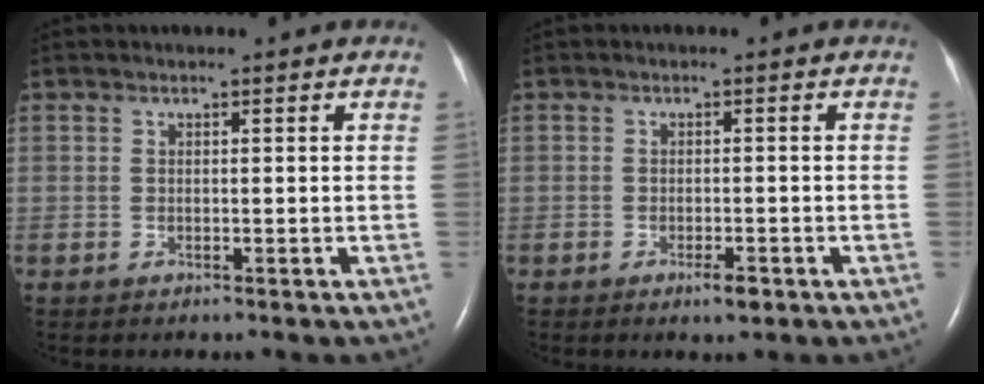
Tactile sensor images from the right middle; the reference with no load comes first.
{"total": 2.0, "force": [-1.2, 0.5, 1.5], "torque": [-0.027, -0.003, -0.015]}